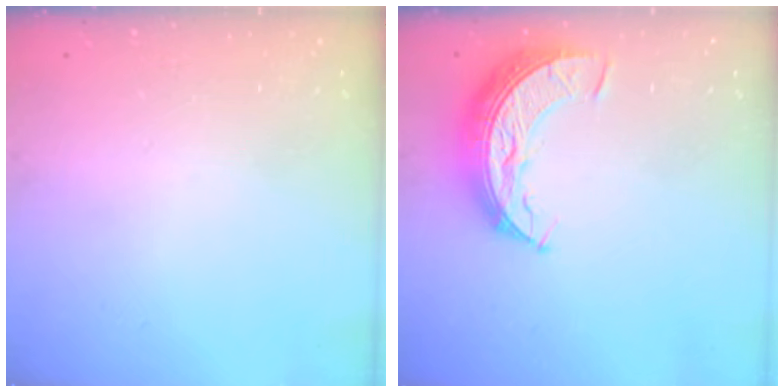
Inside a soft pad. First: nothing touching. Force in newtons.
{"total": 10.5, "press": 10.5, "slide": 0.5}